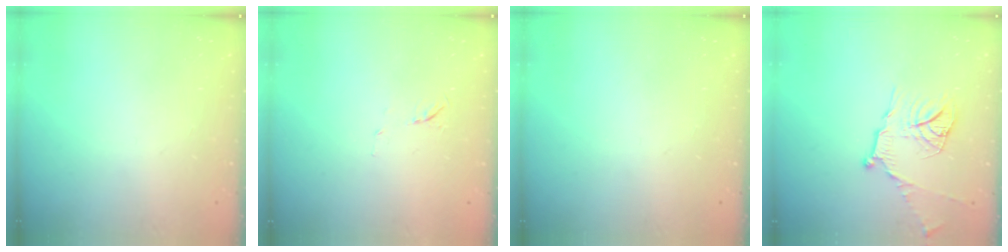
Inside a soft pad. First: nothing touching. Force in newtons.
{"total": 4.3, "press": 4.1, "slide": 1.3}
{"total": 0.0}
{"total": 13.4, "press": 13.3, "slide": 1.2}